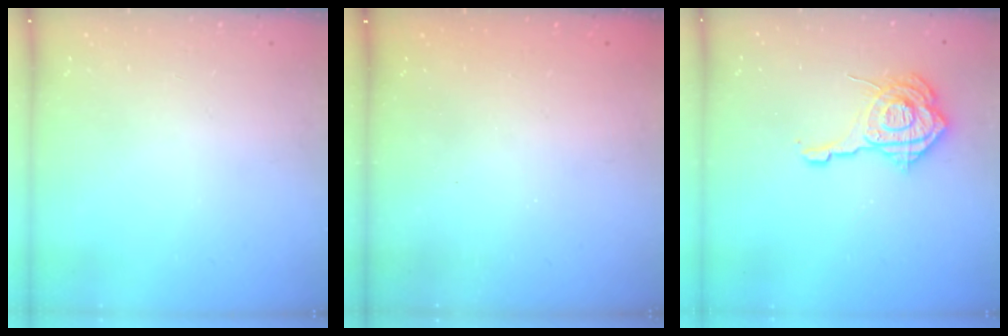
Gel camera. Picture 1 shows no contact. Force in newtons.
{"total": 2.4, "press": 2.3, "slide": 0.8}
{"total": 15.6, "press": 15.6, "slide": 1.4}